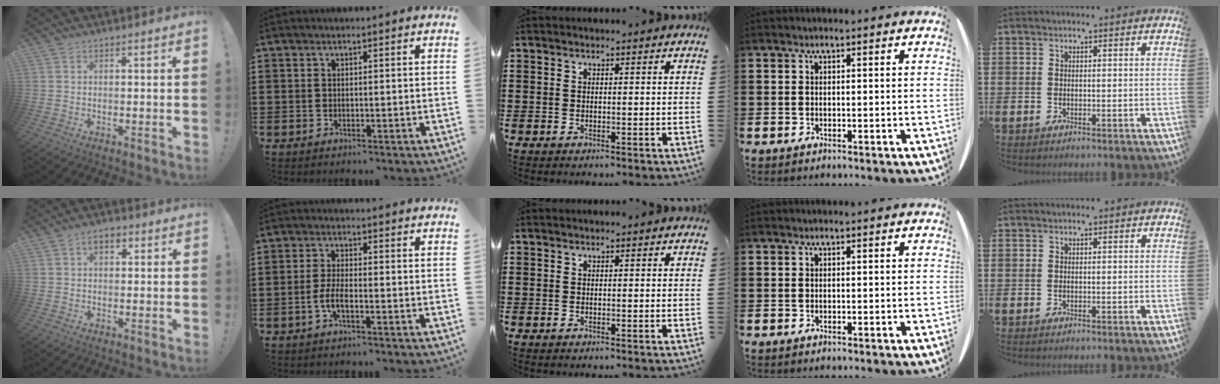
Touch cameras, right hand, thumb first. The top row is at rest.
{"thumb": {"total": 3.4, "force": [1.0, 2.1, 2.5], "torque": [-0.039, 0.006, 0.015]}, "index": {"total": 2.7, "force": [-1.2, 0.6, 2.4], "torque": [-0.056, -0.003, -0.027]}}